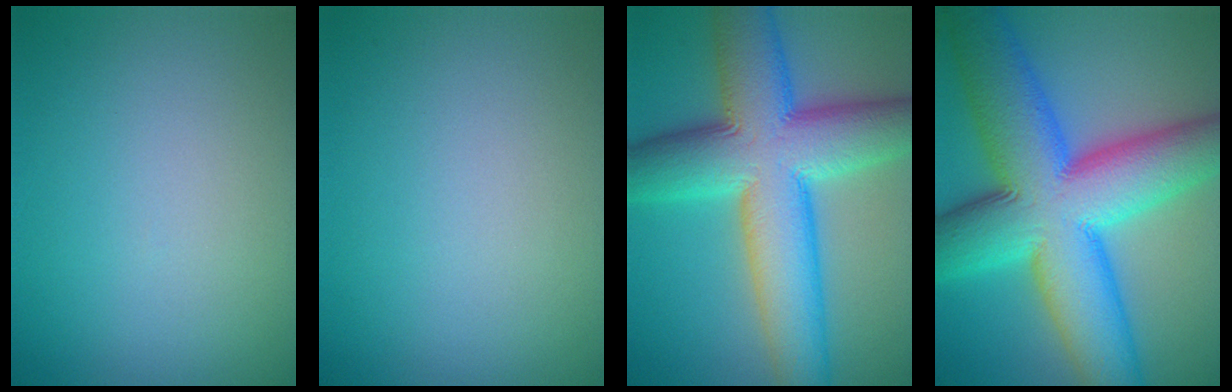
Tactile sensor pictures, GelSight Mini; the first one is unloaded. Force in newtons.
{"total": 0.0}
{"total": 13.0, "press": 13.0, "slide": 0.2}
{"total": 16.0, "press": 16.0, "slide": 0.3}